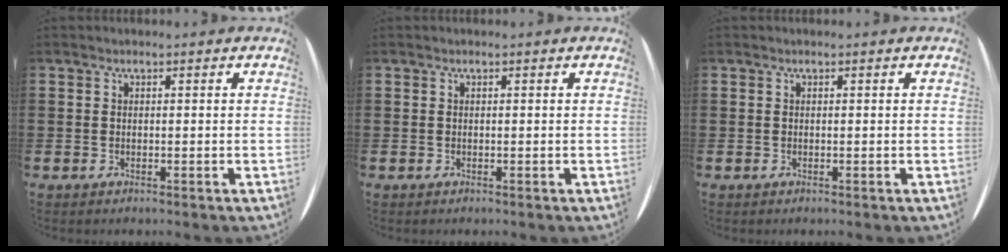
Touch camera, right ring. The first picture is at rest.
{"total": 0.0}
{"total": 0.0}